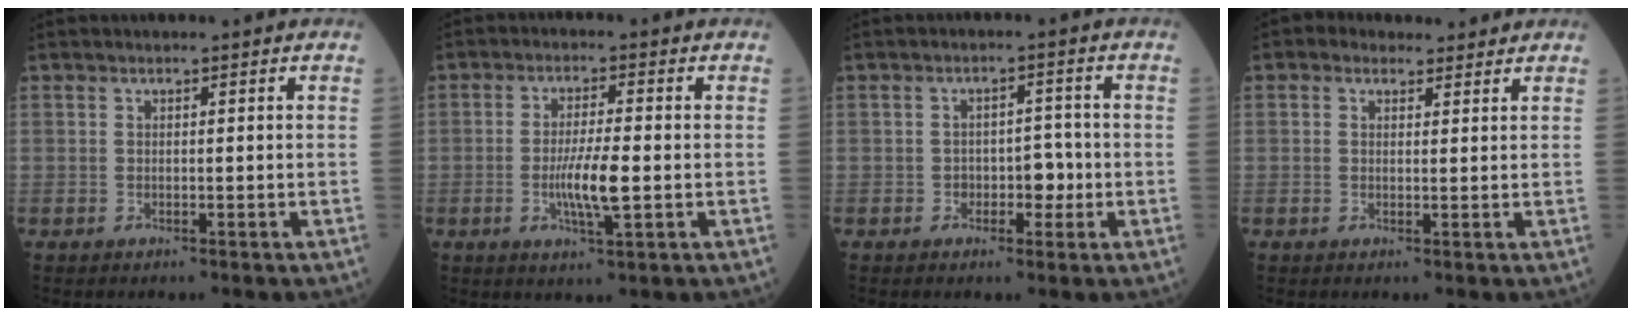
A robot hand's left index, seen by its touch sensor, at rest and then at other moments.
{"total": 6.0, "force": [-1.1, 0.6, 5.9], "torque": [-0.118, -0.010, -0.019]}
{"total": 3.5, "force": [-0.9, 2.0, 2.7], "torque": [-0.034, 0.009, -0.012]}
{"total": 3.5, "force": [2.7, 2.1, 0.9], "torque": [-0.014, 0.024, 0.040]}